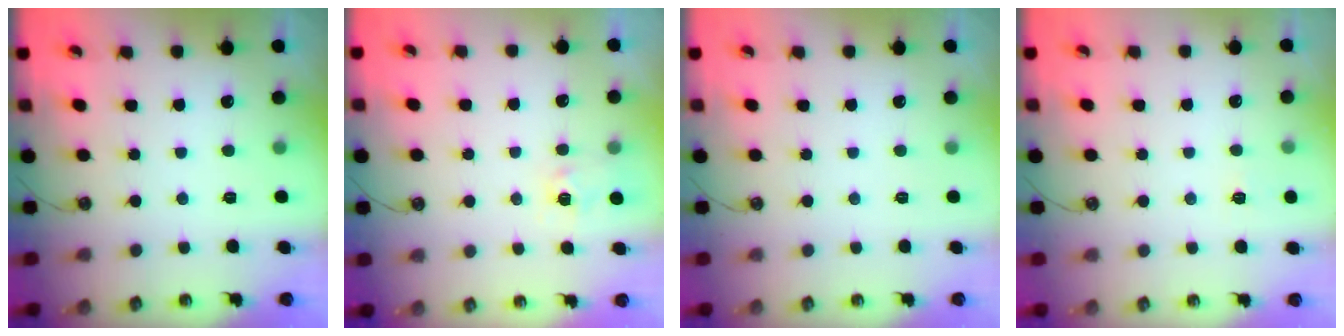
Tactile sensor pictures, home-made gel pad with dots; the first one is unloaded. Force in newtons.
{"total": 4.8, "press": 4.8, "slide": 0.6}
{"total": 0.0}
{"total": 2.3, "press": 2.3, "slide": 0.3}